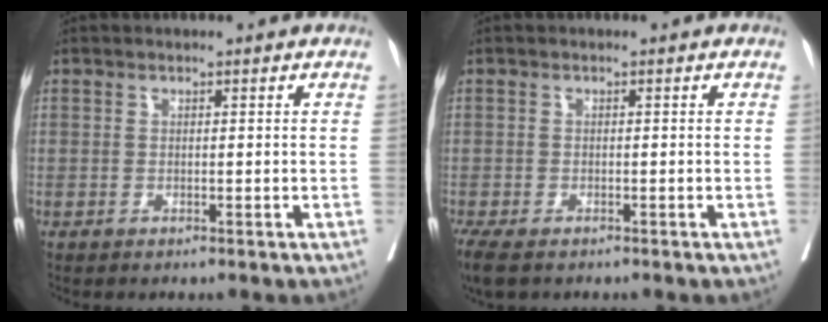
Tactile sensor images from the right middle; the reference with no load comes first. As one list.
[{"total": 5.7, "force": [-4.0, 2.5, 3.2], "torque": [-0.069, -0.017, -0.066]}]